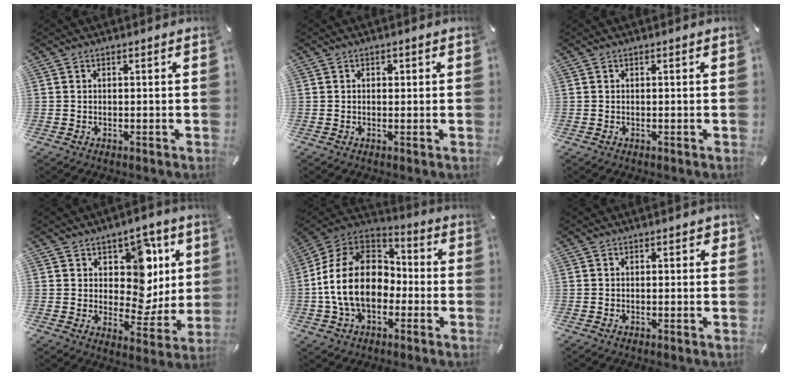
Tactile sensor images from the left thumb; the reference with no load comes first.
{"total": 0.8, "force": [0.1, 0.7, 0.4], "torque": [-0.008, 0.003, 0.002]}
{"total": 0.0}
{"total": 13.0, "force": [4.4, 9.9, 7.3], "torque": [-0.080, -0.037, 0.081]}
{"total": 17.9, "force": [-3.5, 13.3, 11.4], "torque": [-0.244, 0.036, -0.065]}
{"total": 0.9, "force": [-0.1, 0.6, 0.6], "torque": [-0.011, 0.005, -0.004]}